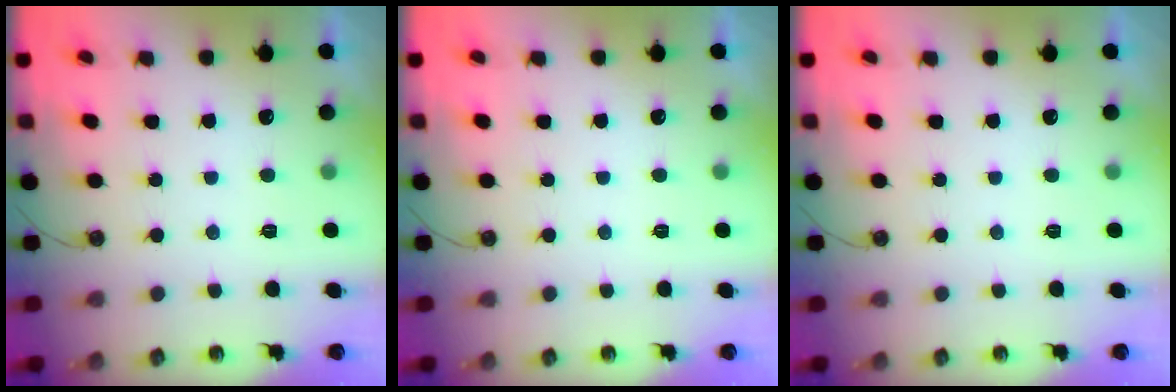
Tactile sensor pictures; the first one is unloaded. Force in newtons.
{"total": 0.0}
{"total": 0.0}